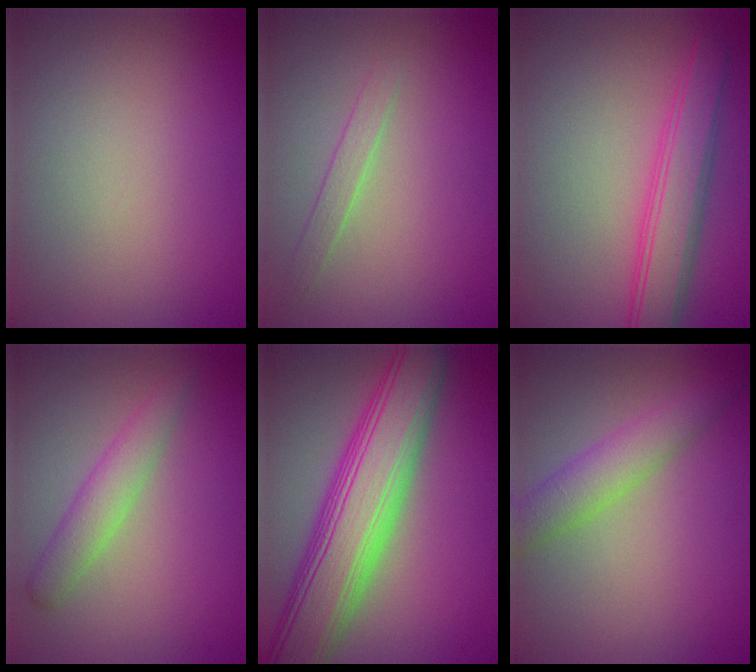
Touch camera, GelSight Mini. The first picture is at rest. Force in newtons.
{"total": 1.4, "press": 1.4, "slide": 0.0}
{"total": 4.4, "press": 4.4, "slide": 0.1}
{"total": 2.7, "press": 2.7, "slide": 0.1}
{"total": 9.8, "press": 9.8, "slide": 0.4}
{"total": 3.4, "press": 3.4, "slide": 0.2}